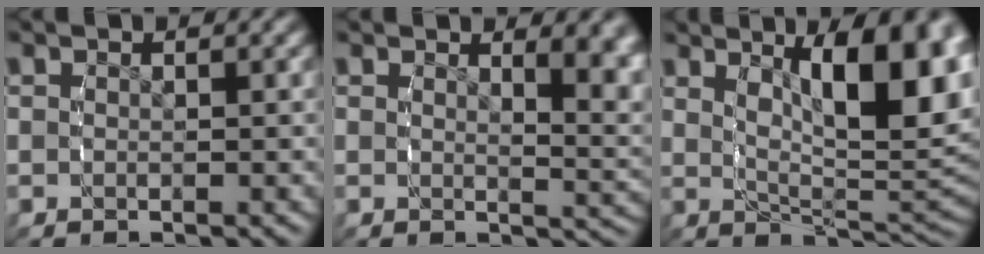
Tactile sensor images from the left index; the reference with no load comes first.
{"total": 3.5, "force": [1.8, 0.6, 2.9], "torque": [-0.024, -0.010, 0.029]}
{"total": 10.2, "force": [2.6, 3.6, 9.1], "torque": [-0.128, -0.016, 0.053]}